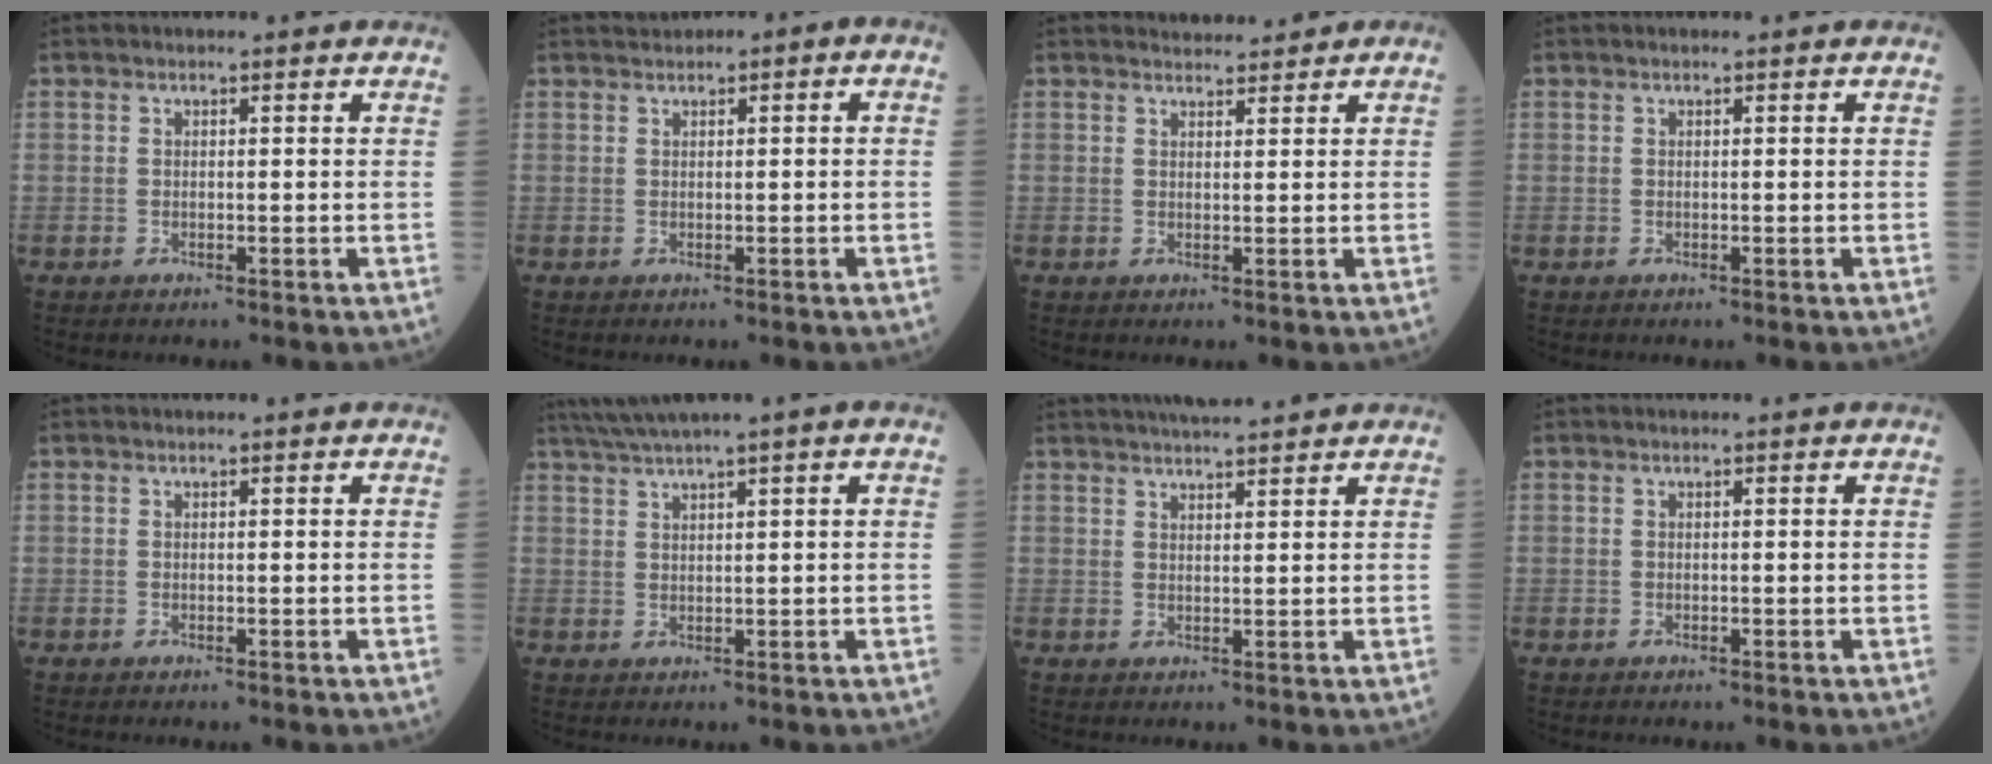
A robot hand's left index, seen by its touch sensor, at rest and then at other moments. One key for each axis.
{"total": 1.8, "fx": 0.6, "fy": 0.8, "fz": 1.5, "tx": -0.029, "ty": 0.022, "tz": 0.012}
{"total": 2.6, "fx": 2.5, "fy": 0.5, "fz": 0.2, "tx": -0.005, "ty": 0.014, "tz": 0.041}
{"total": 0.0}
{"total": 0.0}
{"total": 5.4, "fx": 4.0, "fy": -1.0, "fz": 3.6, "tx": -0.075, "ty": 0.021, "tz": 0.077}
{"total": 7.6, "fx": 6.9, "fy": 0.5, "fz": 3.1, "tx": -0.052, "ty": 0.027, "tz": 0.102}
{"total": 0.0}